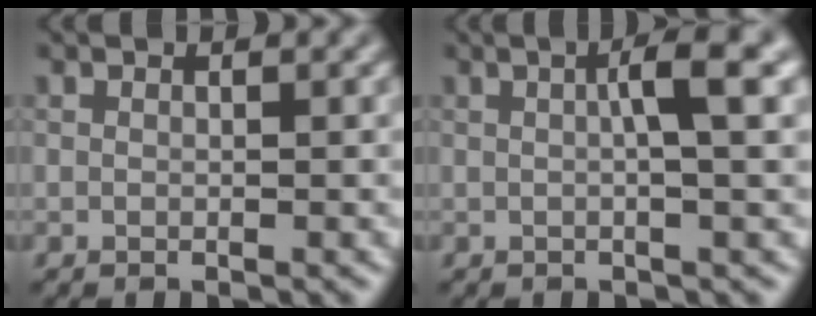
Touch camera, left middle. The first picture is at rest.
{"total": 3.9, "force": [0.7, 0.5, 3.8], "torque": [-0.055, 0.012, 0.006]}